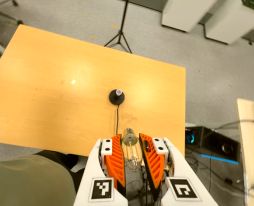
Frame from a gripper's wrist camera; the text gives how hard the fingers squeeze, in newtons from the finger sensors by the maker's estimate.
{"total": 22.3, "left": 23.6, "right": 21.0}